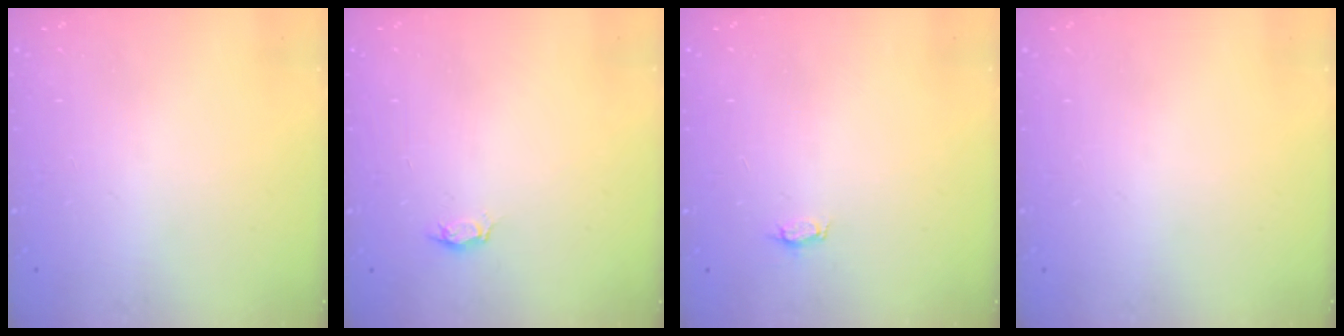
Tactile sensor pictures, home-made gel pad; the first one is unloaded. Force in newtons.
{"total": 2.8, "press": 2.8, "slide": 0.3}
{"total": 2.9, "press": 2.9, "slide": 0.4}
{"total": 0.0}